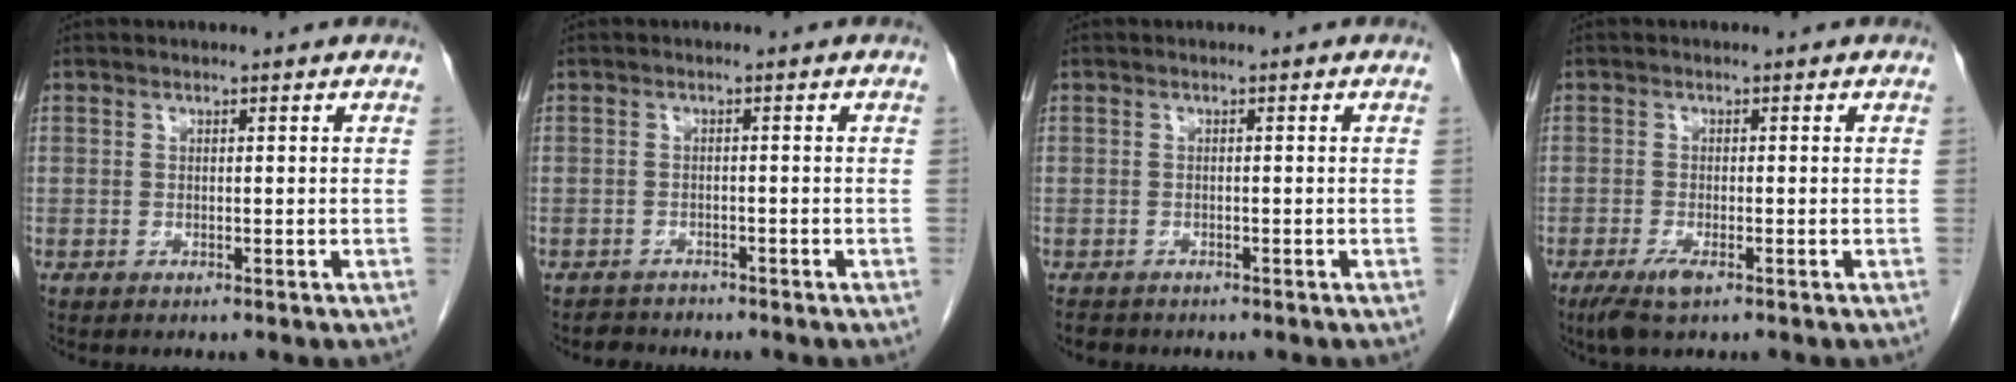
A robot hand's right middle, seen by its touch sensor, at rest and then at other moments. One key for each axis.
{"total": 1.9, "fx": -1.7, "fy": 0.8, "fz": -0.4, "tx": 0.000, "ty": 0.000, "tz": -0.028}
{"total": 2.1, "fx": -1.8, "fy": 1.0, "fz": 0.5, "tx": -0.014, "ty": -0.002, "tz": -0.024}
{"total": 3.2, "fx": -1.9, "fy": 0.7, "fz": 2.5, "tx": -0.057, "ty": -0.008, "tz": -0.035}